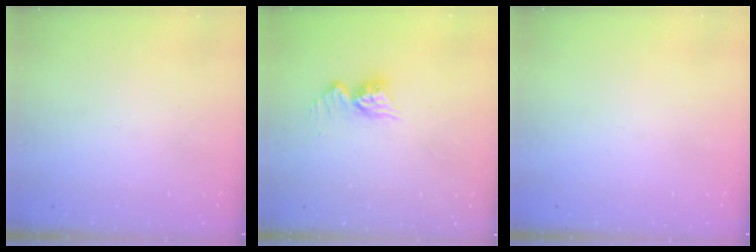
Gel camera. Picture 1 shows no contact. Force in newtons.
{"total": 9.7, "press": 9.7, "slide": 0.9}
{"total": 0.0}